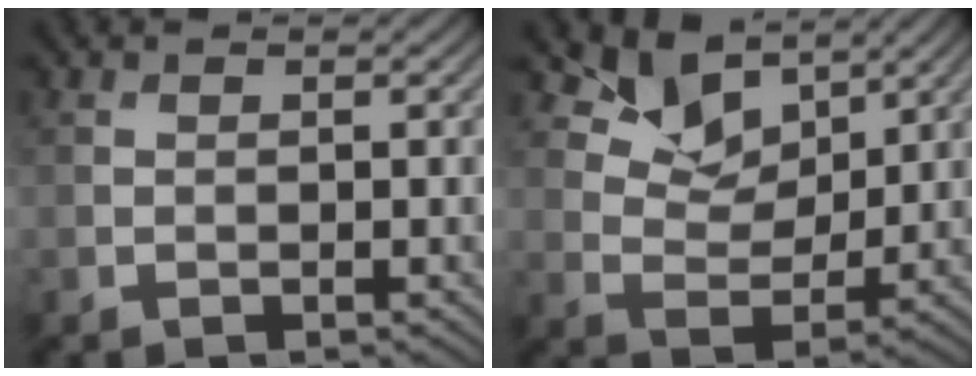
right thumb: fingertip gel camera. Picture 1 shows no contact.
{"total": 7.4, "force": [5.2, 4.2, 3.3], "torque": [-0.067, -0.007, 0.097]}